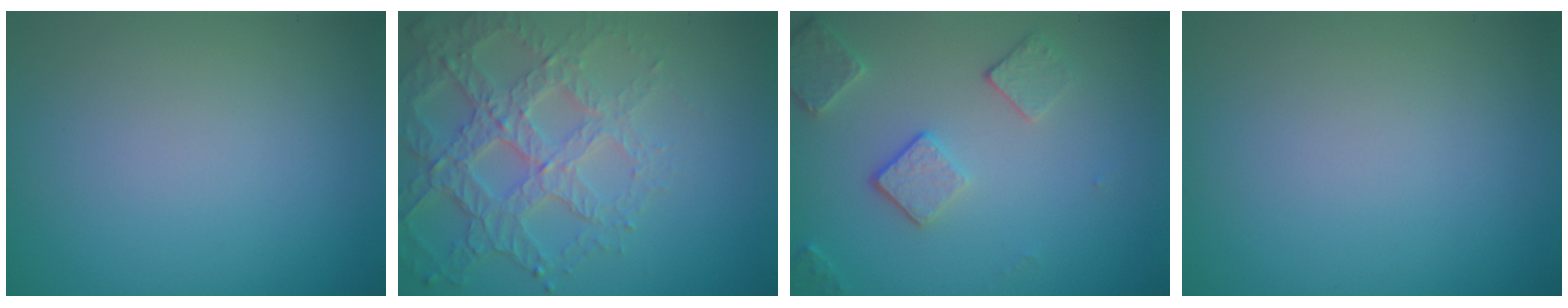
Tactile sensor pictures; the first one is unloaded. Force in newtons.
{"total": 5.9, "press": 4.7, "slide": 3.6}
{"total": 3.1, "press": 2.7, "slide": 1.7}
{"total": 0.0}